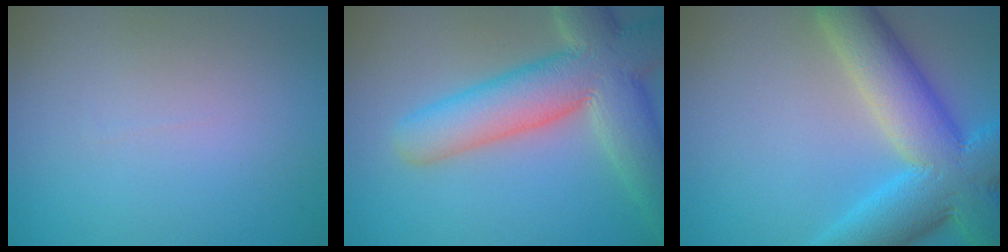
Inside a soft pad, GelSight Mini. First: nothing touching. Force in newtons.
{"total": 9.7, "press": 9.7, "slide": 1.0}
{"total": 10.8, "press": 10.8, "slide": 0.5}